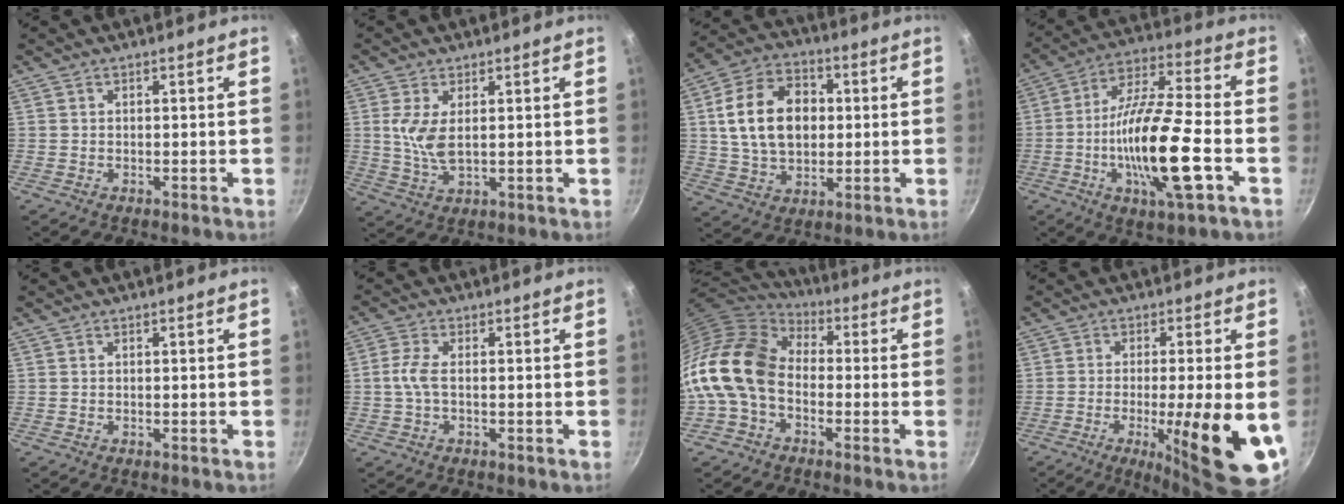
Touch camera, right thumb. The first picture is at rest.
{"total": 6.1, "force": [1.3, 2.7, 5.3], "torque": [-0.108, -0.008, 0.031]}
{"total": 16.0, "force": [2.0, 11.3, 11.2], "torque": [-0.172, 0.012, 0.030]}
{"total": 19.3, "force": [-5.3, 4.6, 18.0], "torque": [-0.325, 0.025, -0.104]}
{"total": 0.0}
{"total": 3.6, "force": [-0.4, 1.5, 3.3], "torque": [-0.086, 0.009, -0.013]}
{"total": 16.1, "force": [-2.6, 11.2, 11.3], "torque": [-0.197, 0.041, -0.075]}
{"total": 16.8, "force": [-4.2, 3.0, 16.0], "torque": [-0.223, -0.004, -0.057]}